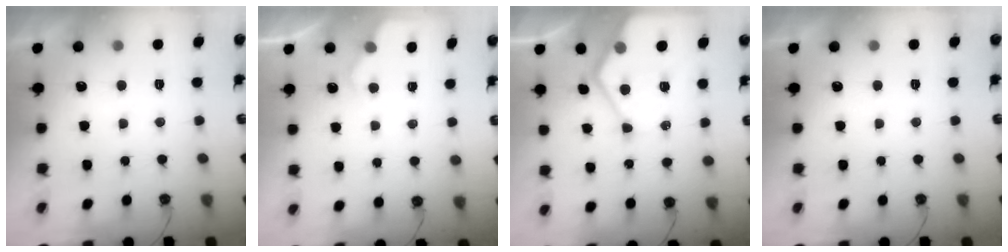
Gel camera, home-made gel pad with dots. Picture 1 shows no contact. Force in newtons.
{"total": 3.2, "press": 3.1, "slide": 0.5}
{"total": 13.6, "press": 13.5, "slide": 1.2}
{"total": 0.0}